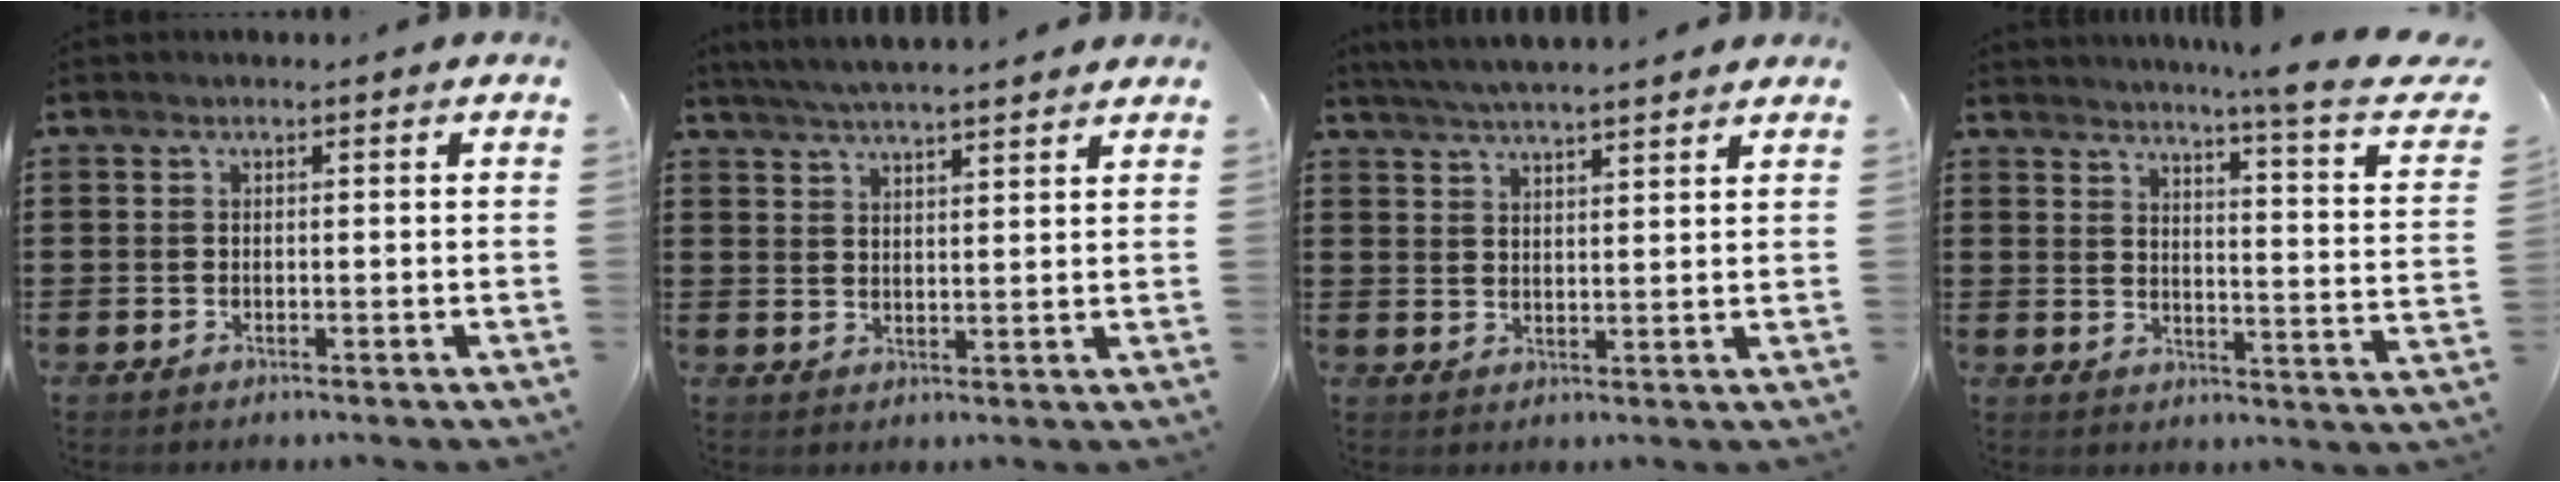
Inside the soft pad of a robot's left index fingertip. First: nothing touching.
{"total": 4.2, "force": [4.0, -0.3, 1.3], "torque": [-0.038, -0.012, 0.072]}
{"total": 4.1, "force": [4.0, -0.4, 1.1], "torque": [-0.035, -0.013, 0.071]}
{"total": 5.9, "force": [4.8, -0.9, 3.4], "torque": [-0.065, -0.047, 0.069]}